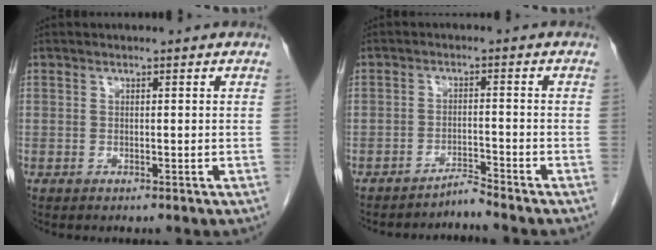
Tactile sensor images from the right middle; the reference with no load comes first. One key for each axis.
{"total": 2.5, "fx": -2.3, "fy": -0.8, "fz": -0.1, "tx": 0.011, "ty": -0.010, "tz": -0.039}